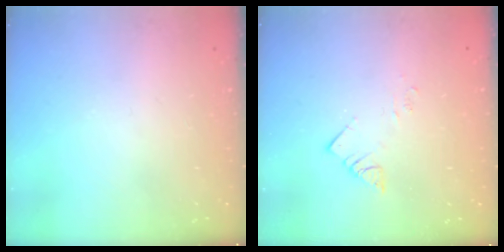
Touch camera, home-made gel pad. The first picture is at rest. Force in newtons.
{"total": 3.4, "press": 3.4, "slide": 0.1}